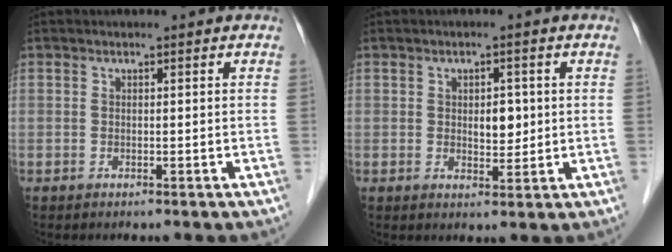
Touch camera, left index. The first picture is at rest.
{"total": 3.3, "force": [0.3, 1.9, 2.7], "torque": [-0.038, 0.002, 0.011]}